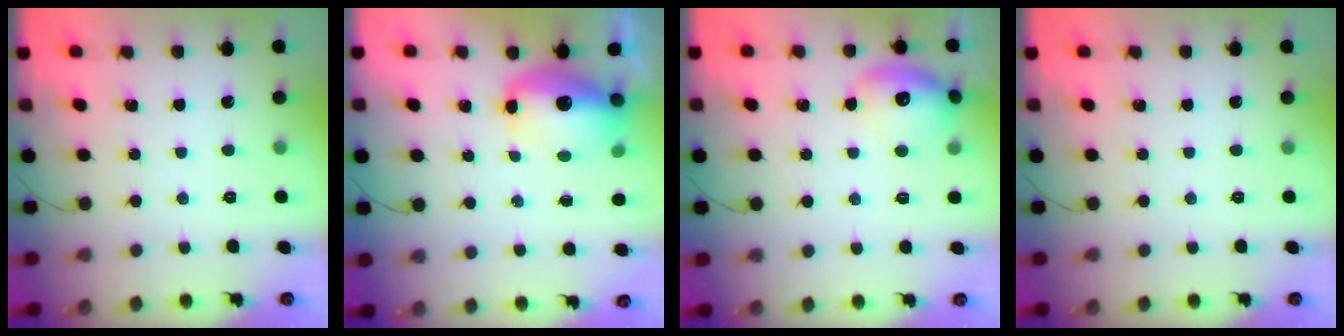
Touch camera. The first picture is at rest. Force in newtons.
{"total": 12.3, "press": 12.0, "slide": 2.7}
{"total": 14.1, "press": 14.0, "slide": 1.2}
{"total": 0.0}